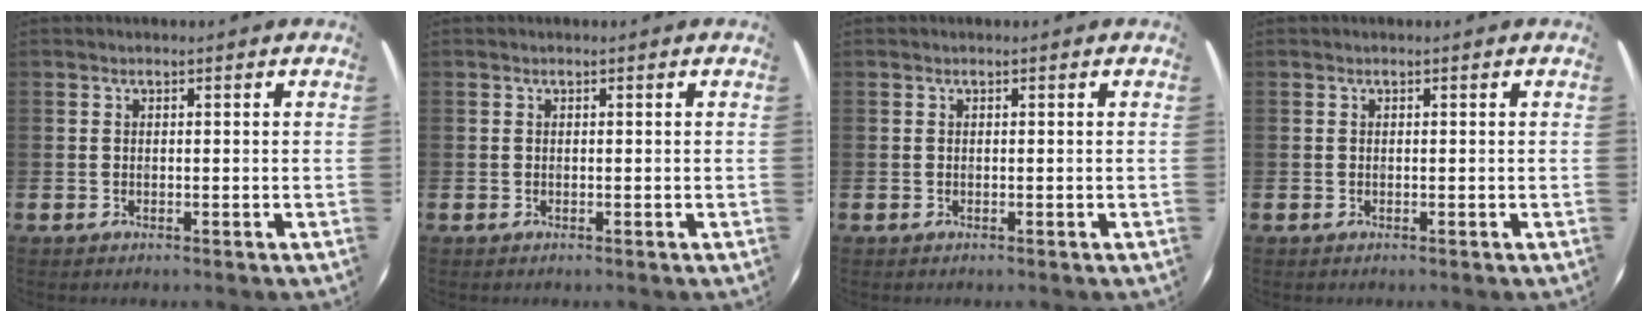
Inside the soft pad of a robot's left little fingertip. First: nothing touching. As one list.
[{"total": 0.0}, {"total": 0.0}, {"total": 0.0}]